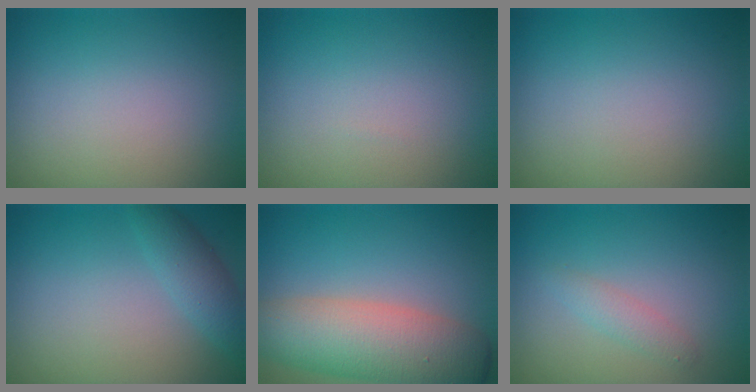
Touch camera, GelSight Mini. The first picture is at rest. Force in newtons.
{"total": 0.0}
{"total": 0.0}
{"total": 2.6, "press": 2.6, "slide": 0.1}
{"total": 8.0, "press": 8.0, "slide": 0.5}
{"total": 1.5, "press": 1.5, "slide": 0.0}